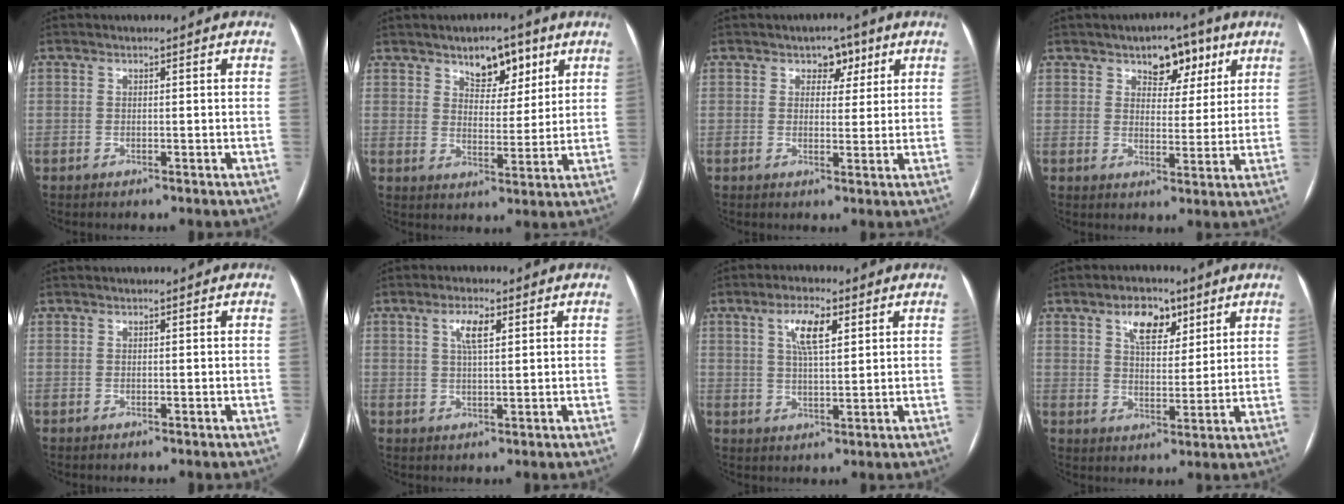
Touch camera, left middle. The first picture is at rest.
{"total": 7.1, "force": [4.5, 3.5, 4.2], "torque": [-0.058, 0.007, 0.072]}
{"total": 3.7, "force": [2.0, 2.5, 1.9], "torque": [-0.019, 0.008, 0.029]}
{"total": 6.7, "force": [3.9, 3.7, 3.9], "torque": [-0.048, 0.015, 0.059]}
{"total": 0.0}
{"total": 4.0, "force": [1.7, 0.9, 3.5], "torque": [-0.069, 0.006, 0.031]}
{"total": 6.2, "force": [2.7, 1.6, 5.4], "torque": [-0.103, 0.009, 0.049]}
{"total": 7.2, "force": [4.1, 3.6, 4.6], "torque": [-0.078, 0.011, 0.071]}